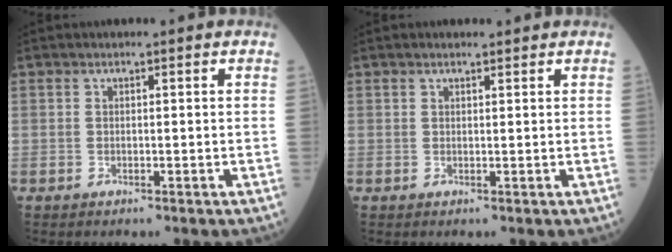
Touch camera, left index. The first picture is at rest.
{"total": 0.9, "force": [0.9, 0.2, 0.3], "torque": [-0.006, 0.006, 0.013]}